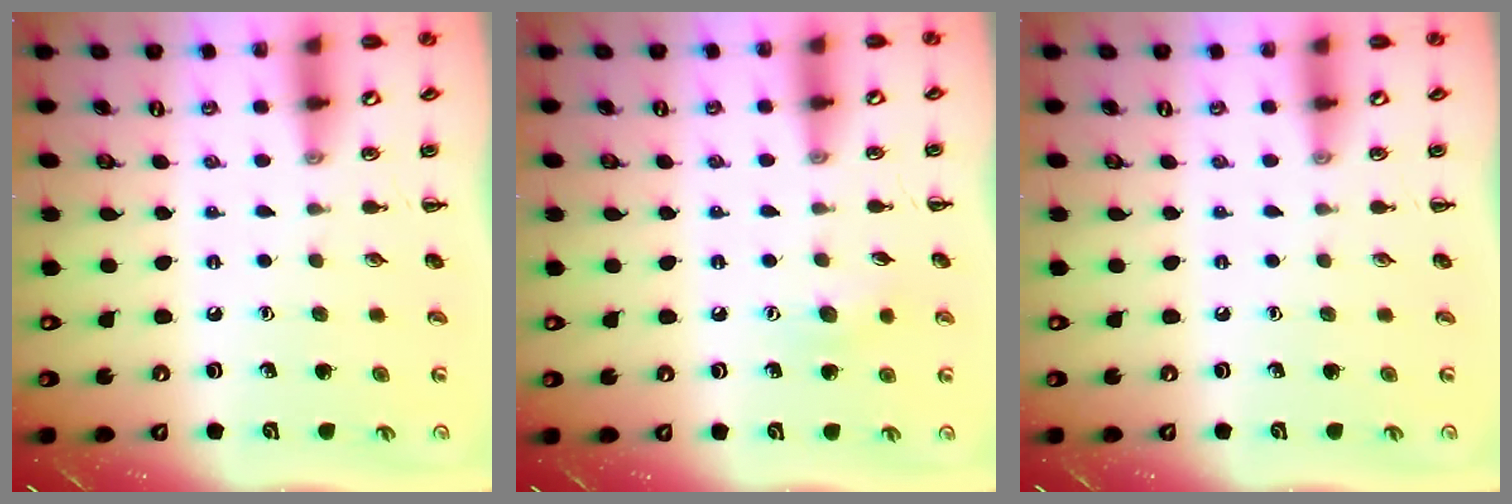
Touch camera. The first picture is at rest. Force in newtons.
{"total": 6.3, "press": 6.3, "slide": 1.0}
{"total": 0.0}